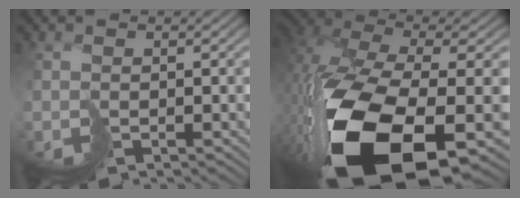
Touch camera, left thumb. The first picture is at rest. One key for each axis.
{"total": 17.5, "fx": -5.5, "fy": 8.1, "fz": 14.6, "tx": -0.331, "ty": -0.057, "tz": -0.051}